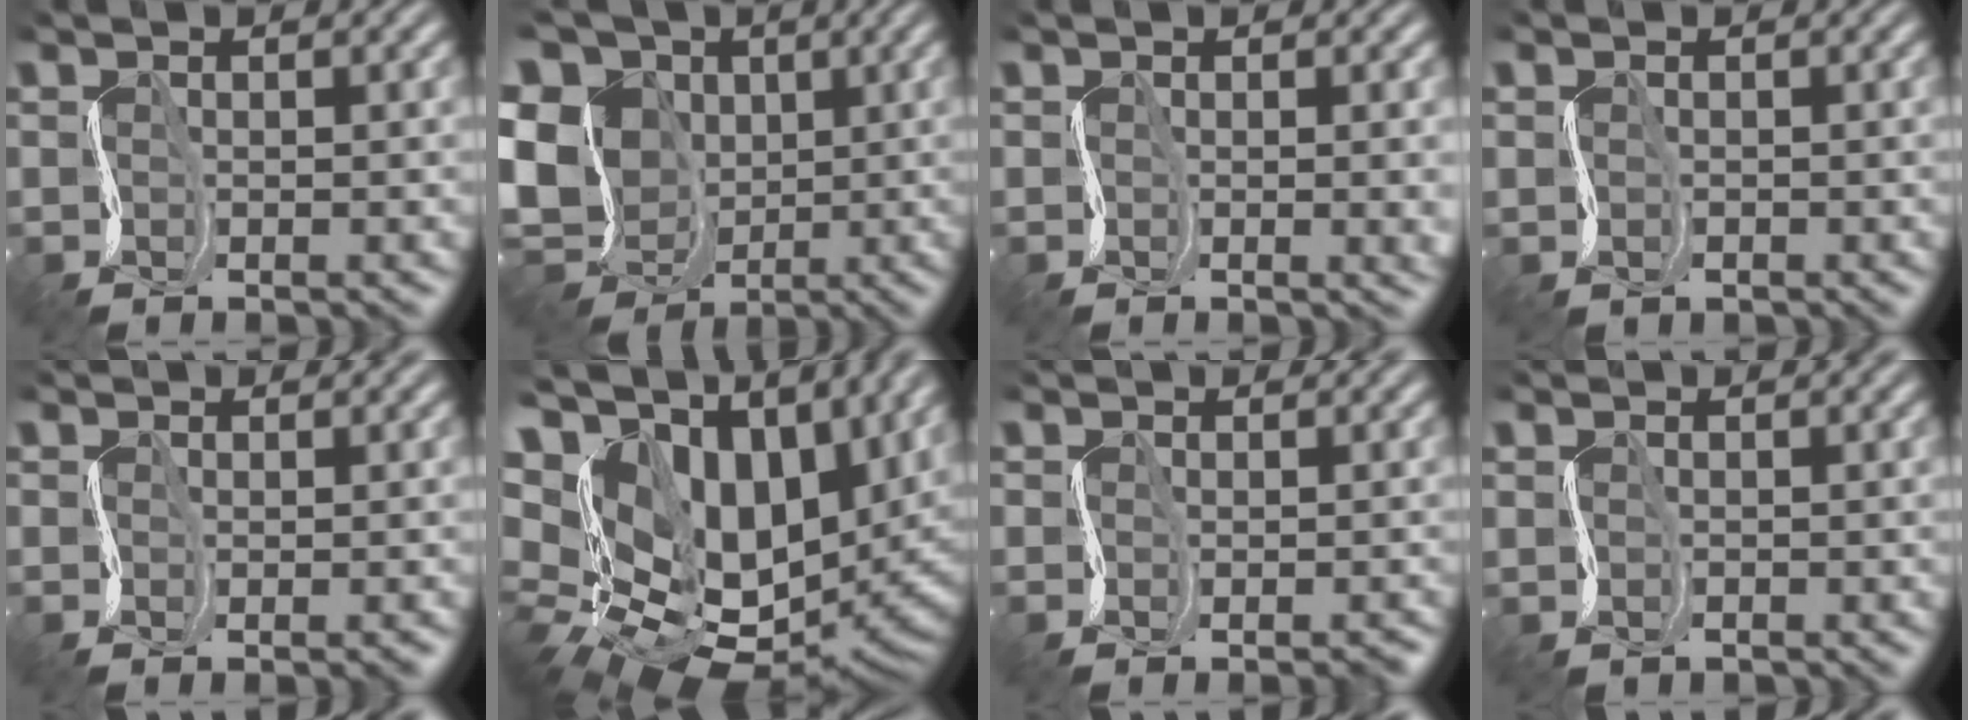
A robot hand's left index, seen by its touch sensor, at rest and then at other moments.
{"total": 12.0, "force": [0.6, 10.5, 5.9], "torque": [-0.131, 0.010, -0.015]}
{"total": 3.7, "force": [0.2, 1.7, 3.2], "torque": [-0.032, -0.001, 0.004]}
{"total": 1.2, "force": [0.0, 0.3, -1.1], "torque": [0.010, 0.001, -0.002]}
{"total": 1.2, "force": [-0.8, 0.7, 0.5], "torque": [-0.009, -0.003, -0.011]}
{"total": 15.9, "force": [6.1, 10.7, 10.1], "torque": [-0.176, 0.009, 0.131]}
{"total": 1.4, "force": [-1.1, 0.8, 0.5], "torque": [-0.007, -0.003, -0.016]}
{"total": 1.1, "force": [0.0, 0.2, -1.1], "torque": [0.009, 0.000, -0.003]}